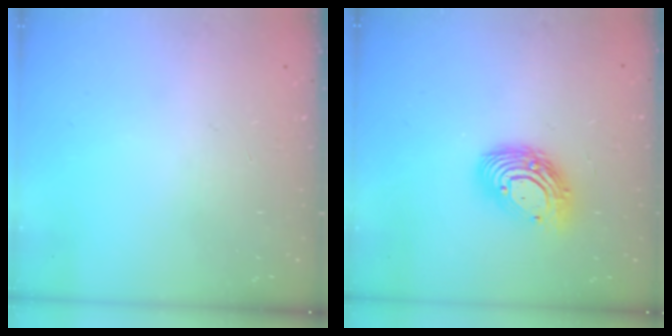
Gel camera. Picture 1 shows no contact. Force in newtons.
{"total": 13.0, "press": 12.9, "slide": 1.2}